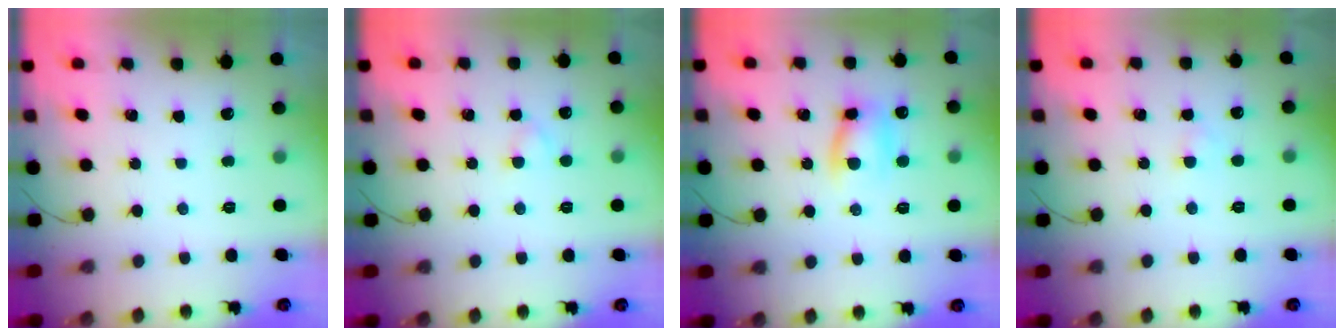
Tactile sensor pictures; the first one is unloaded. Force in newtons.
{"total": 2.0, "press": 1.8, "slide": 0.9}
{"total": 8.0, "press": 7.9, "slide": 0.8}
{"total": 1.5, "press": 1.4, "slide": 0.7}